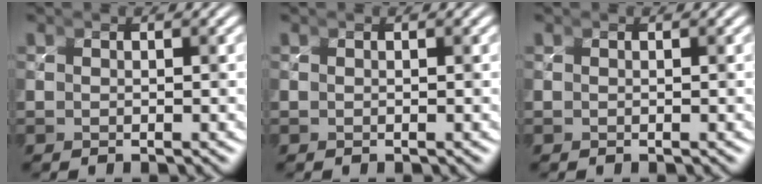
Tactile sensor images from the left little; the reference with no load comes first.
{"total": 0.0}
{"total": 0.0}